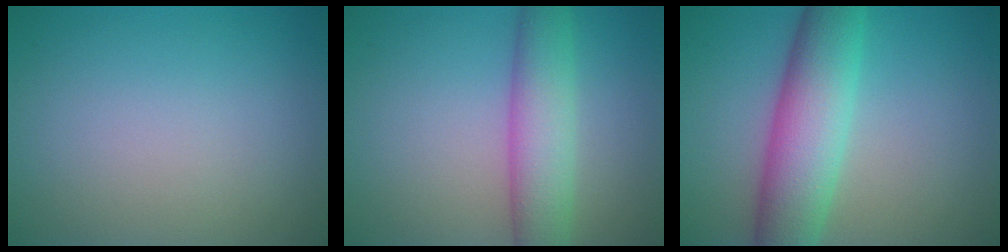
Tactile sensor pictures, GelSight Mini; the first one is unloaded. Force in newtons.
{"total": 5.3, "press": 5.3, "slide": 0.1}
{"total": 7.8, "press": 7.8, "slide": 0.1}